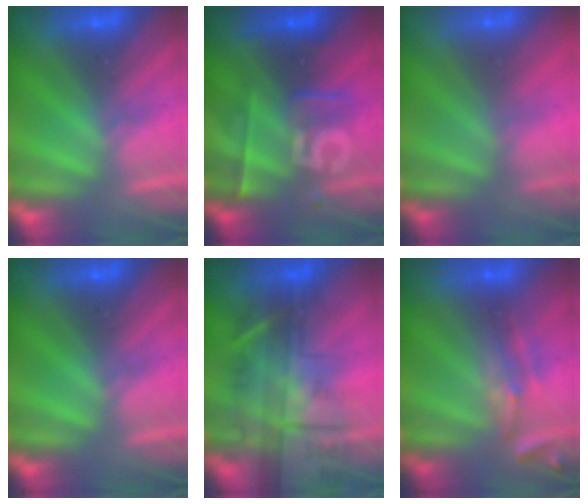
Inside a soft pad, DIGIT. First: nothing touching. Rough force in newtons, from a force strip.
{"total": 2.5}
{"total": 2.6}
{"total": 0.0}
{"total": 11.1}
{"total": 2.5}